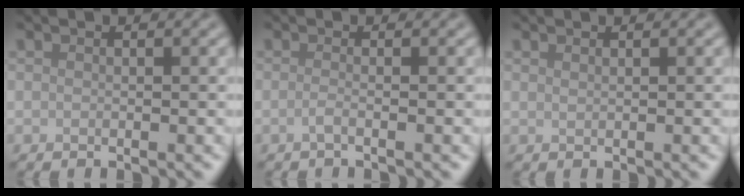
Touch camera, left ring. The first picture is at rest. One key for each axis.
{"total": 1.3, "fx": -0.7, "fy": 0.4, "fz": 1.1, "tx": -0.014, "ty": -0.003, "tz": -0.019}
{"total": 0.0}